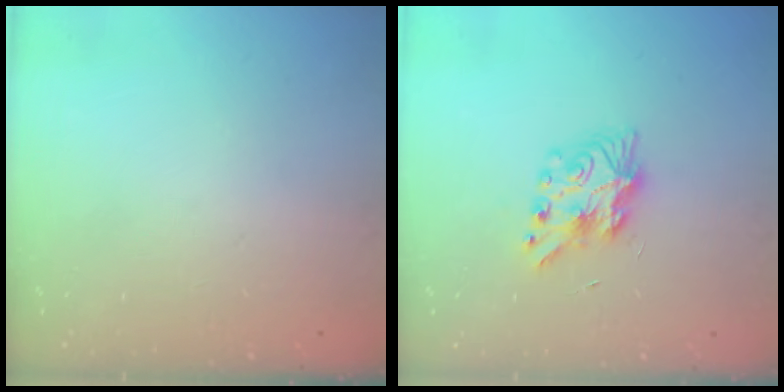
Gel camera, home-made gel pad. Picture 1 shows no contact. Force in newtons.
{"total": 8.2, "press": 8.1, "slide": 0.3}